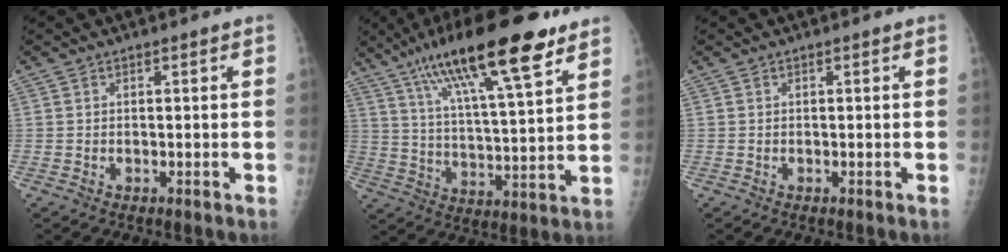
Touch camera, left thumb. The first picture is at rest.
{"total": 22.0, "force": [13.5, 5.0, 16.7], "torque": [-0.273, -0.030, 0.227]}
{"total": 0.0}